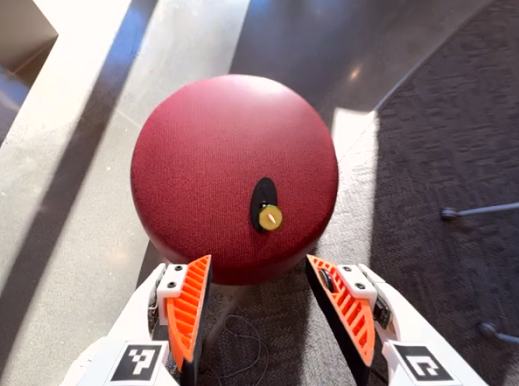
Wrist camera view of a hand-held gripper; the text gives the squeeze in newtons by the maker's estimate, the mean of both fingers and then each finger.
{"total": 0.0}